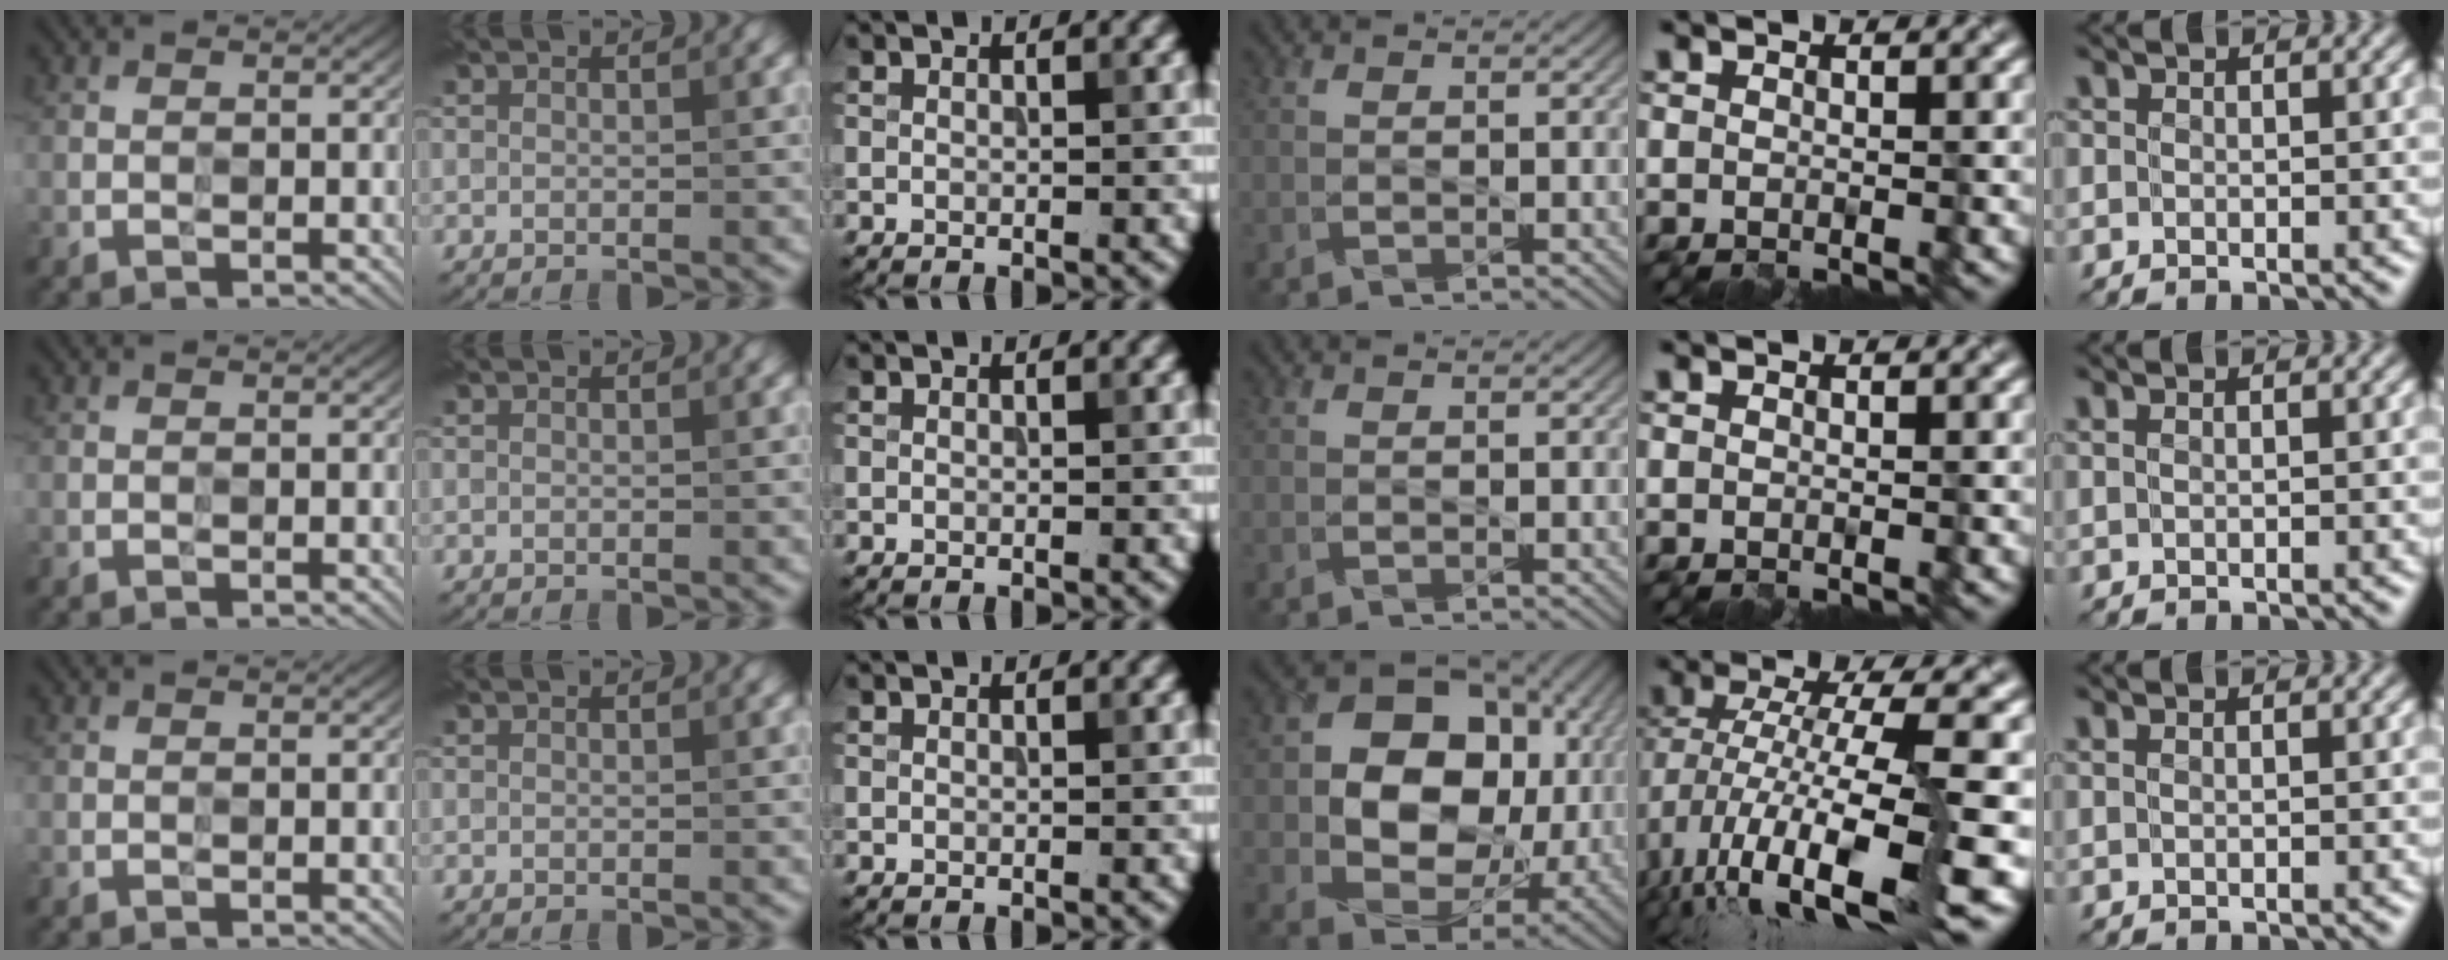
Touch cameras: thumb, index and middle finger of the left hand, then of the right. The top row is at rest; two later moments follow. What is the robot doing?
{"motion": "wipe", "object": "plastic plate"}